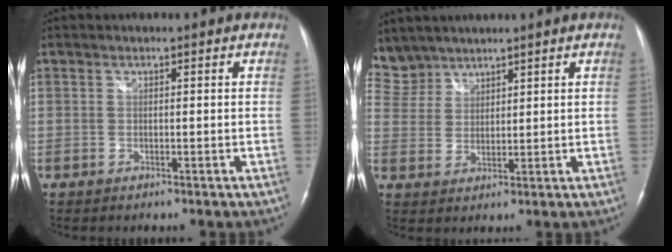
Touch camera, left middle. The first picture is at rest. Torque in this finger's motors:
{"motor_torque": [0.10, -0.08, 0.01, -0.01]}